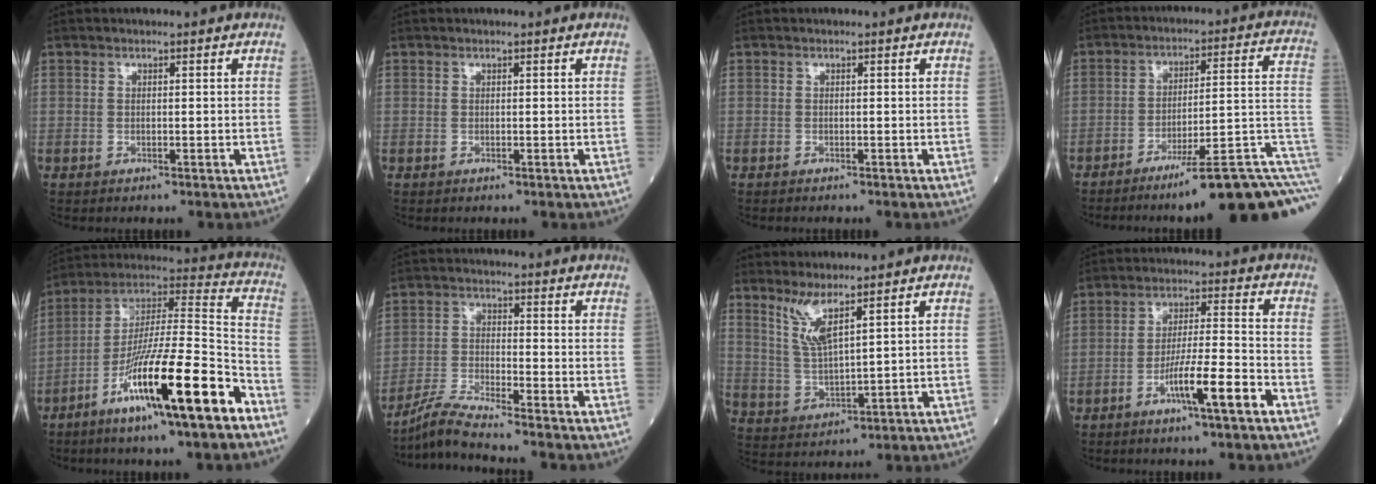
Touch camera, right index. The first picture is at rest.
{"total": 0.0}
{"total": 0.5, "force": [-0.5, 0.1, 0.1], "torque": [0.003, -0.001, -0.009]}
{"total": 16.7, "force": [-11.0, -0.1, 12.6], "torque": [-0.099, 0.039, -0.161]}
{"total": 20.5, "force": [-10.6, 1.0, 17.6], "torque": [-0.311, -0.030, -0.186]}
{"total": 6.4, "force": [-5.9, -1.6, 2.0], "torque": [-0.048, -0.022, -0.114]}
{"total": 5.6, "force": [3.7, 0.2, 4.2], "torque": [-0.090, -0.014, 0.081]}
{"total": 8.8, "force": [-4.5, 0.1, 7.6], "torque": [-0.135, 0.001, -0.079]}